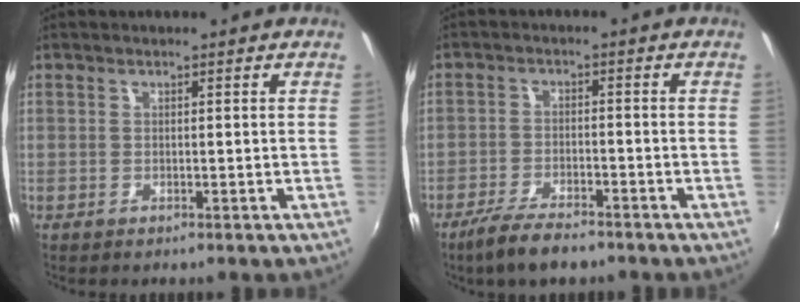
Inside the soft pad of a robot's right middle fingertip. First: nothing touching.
{"total": 7.4, "force": [-5.8, 1.9, 4.1], "torque": [-0.106, -0.014, -0.106]}